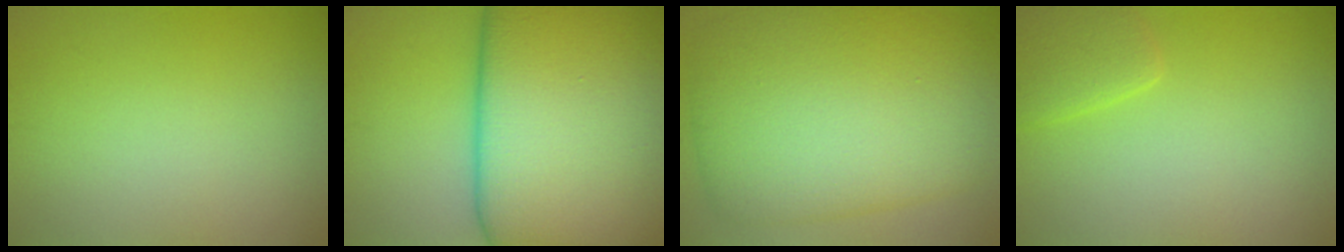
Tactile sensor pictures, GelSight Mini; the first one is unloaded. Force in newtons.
{"total": 23.4, "press": 23.4, "slide": 0.7}
{"total": 12.2, "press": 12.1, "slide": 0.7}
{"total": 2.3, "press": 2.3, "slide": 0.1}